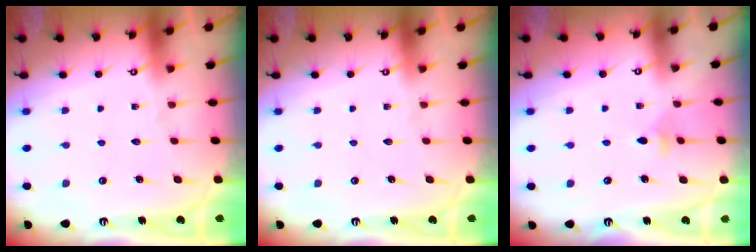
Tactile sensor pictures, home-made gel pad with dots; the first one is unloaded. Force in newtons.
{"total": 0.0}
{"total": 3.7, "press": 3.6, "slide": 0.9}